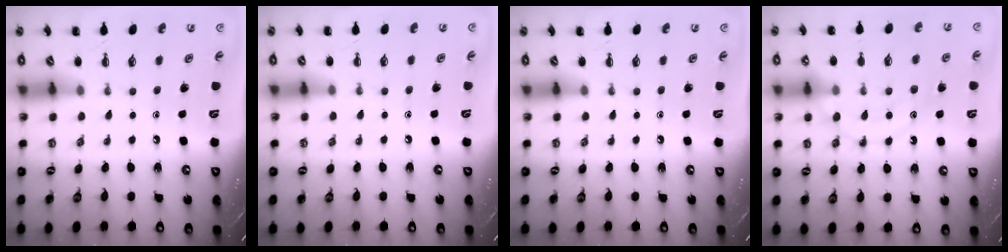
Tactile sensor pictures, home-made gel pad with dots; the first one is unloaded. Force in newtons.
{"total": 4.6, "press": 4.3, "slide": 1.8}
{"total": 0.0}
{"total": 12.7, "press": 12.7, "slide": 0.8}